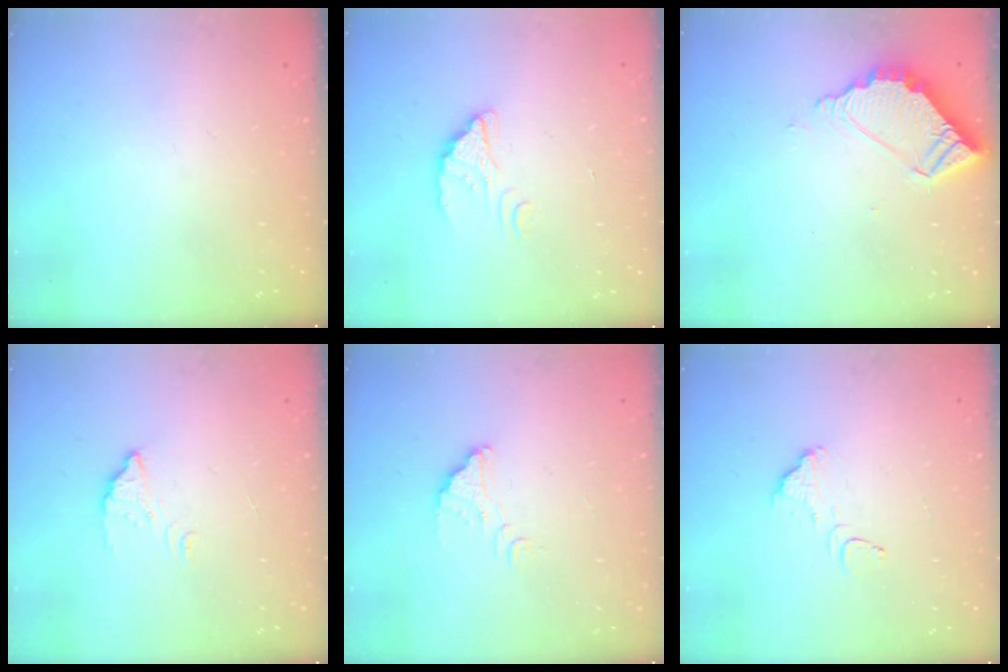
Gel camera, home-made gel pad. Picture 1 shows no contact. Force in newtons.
{"total": 2.3, "press": 2.3, "slide": 0.2}
{"total": 5.8, "press": 5.8, "slide": 0.3}
{"total": 3.5, "press": 3.5, "slide": 0.5}
{"total": 3.0, "press": 3.0, "slide": 0.1}
{"total": 2.9, "press": 2.9, "slide": 0.1}